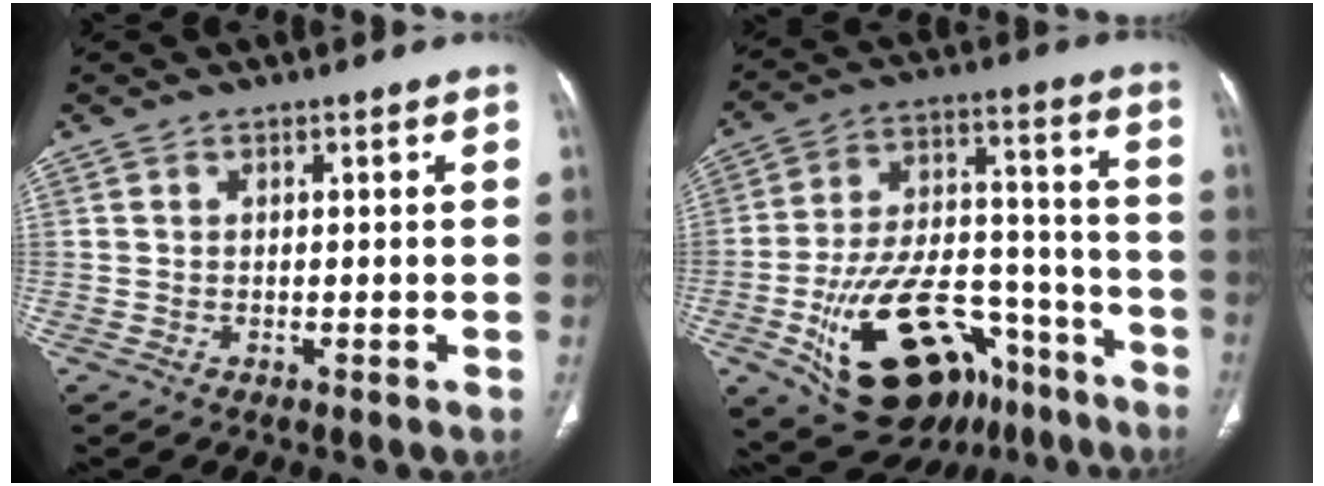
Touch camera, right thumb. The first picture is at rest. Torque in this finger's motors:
{"motor_torque": [5.01, 0.00, 1.82, -0.96, 0.54]}